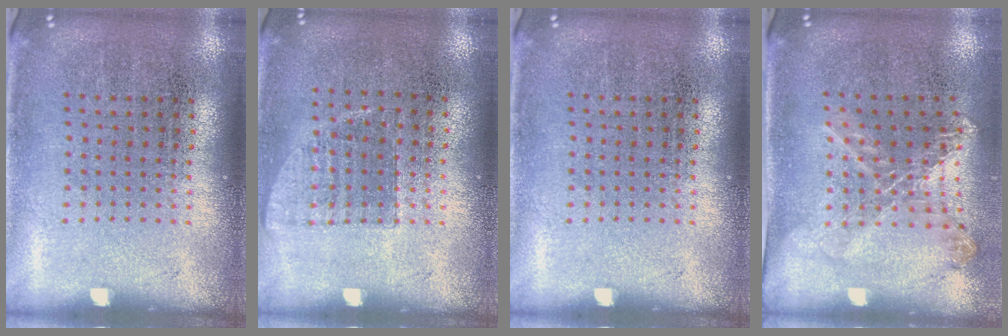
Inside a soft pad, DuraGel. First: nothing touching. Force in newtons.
{"total": 0.7, "press": 0.6, "slide": 0.3}
{"total": 0.0}
{"total": 1.3, "press": 1.2, "slide": 0.4}